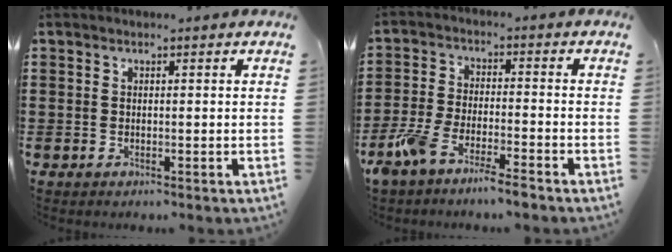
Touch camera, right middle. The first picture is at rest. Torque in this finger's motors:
{"motor_torque": [1.18, -0.96, 0.19, 0.13]}